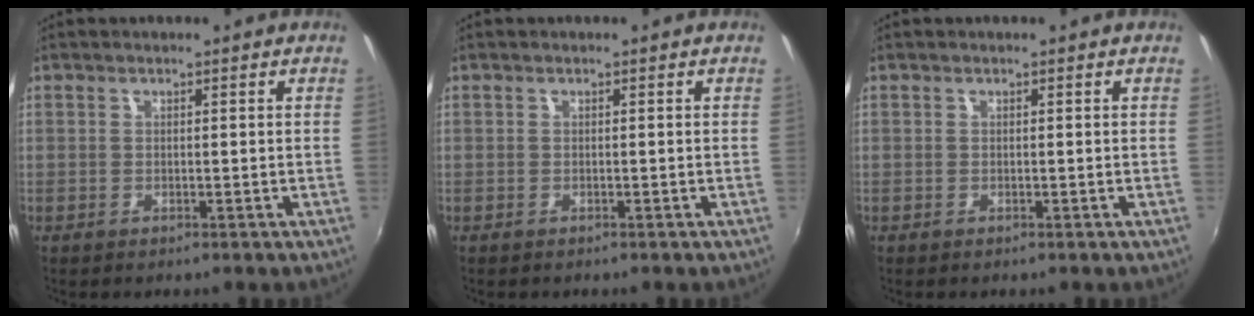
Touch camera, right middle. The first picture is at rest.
{"total": 0.0}
{"total": 0.0}